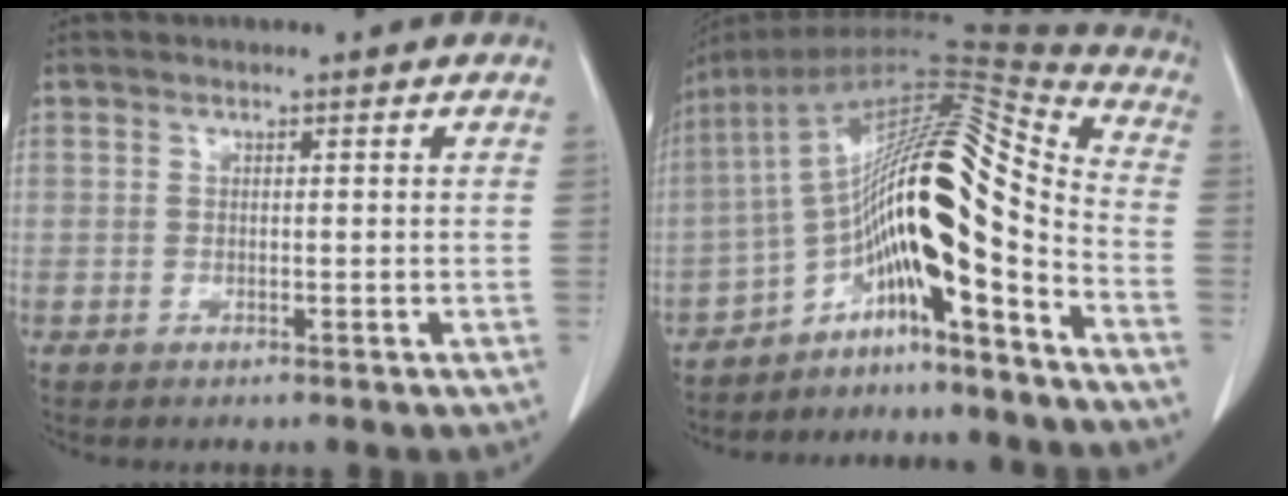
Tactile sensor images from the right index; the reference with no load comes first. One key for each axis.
{"total": 18.8, "fx": -9.8, "fy": 1.8, "fz": 16.0, "tx": -0.262, "ty": 0.040, "tz": -0.161}